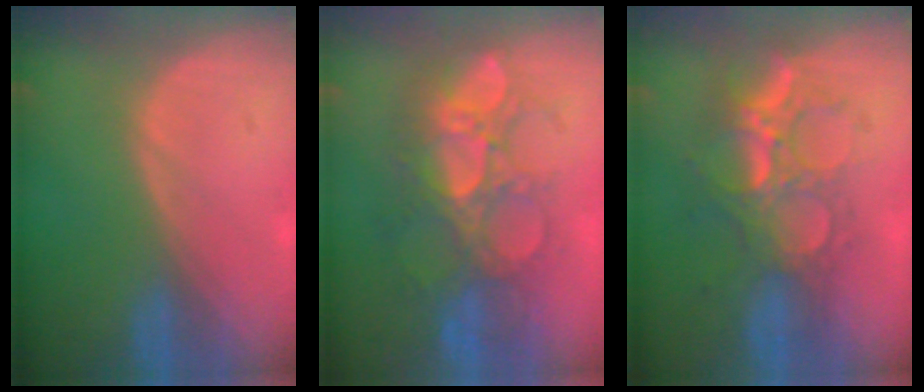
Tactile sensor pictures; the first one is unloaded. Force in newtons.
{"total": 9.6, "press": 9.0, "slide": 3.2}
{"total": 9.0, "press": 8.0, "slide": 4.0}